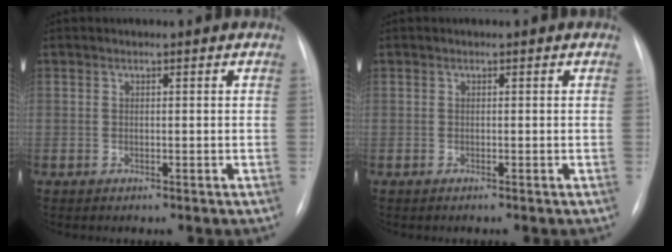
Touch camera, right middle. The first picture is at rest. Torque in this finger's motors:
{"motor_torque": [0.23, -0.24, 0.03, 0.01]}